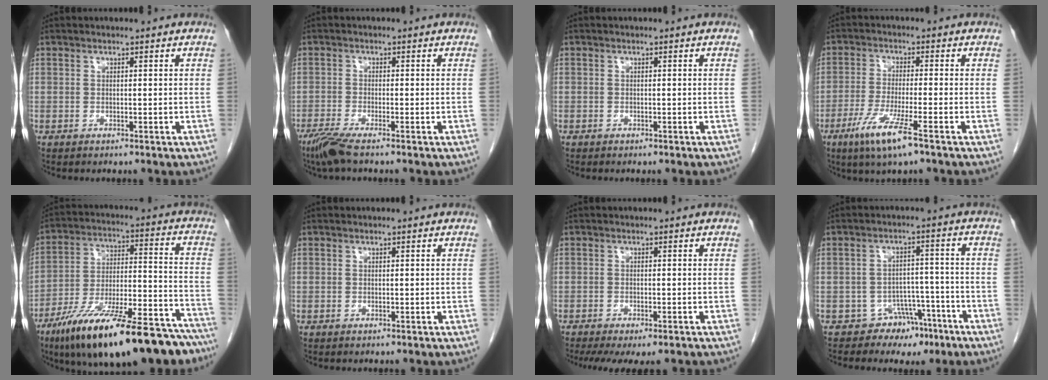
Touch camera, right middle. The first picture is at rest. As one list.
[{"total": 3.8, "force": [-2.9, 0.0, 2.5], "torque": [-0.055, -0.011, -0.062]}, {"total": 0.0}, {"total": 7.6, "force": [-4.3, 0.0, 6.3], "torque": [-0.129, -0.023, -0.080]}, {"total": 27.6, "force": [-20.8, 6.0, 17.1], "torque": [-0.218, 0.008, -0.321]}, {"total": 0.0}, {"total": 8.2, "force": [-6.3, 2.3, 4.7], "torque": [-0.070, -0.012, -0.092]}, {"total": 5.7, "force": [-3.9, 4.2, 0.6], "torque": [0.003, 0.018, -0.051]}]